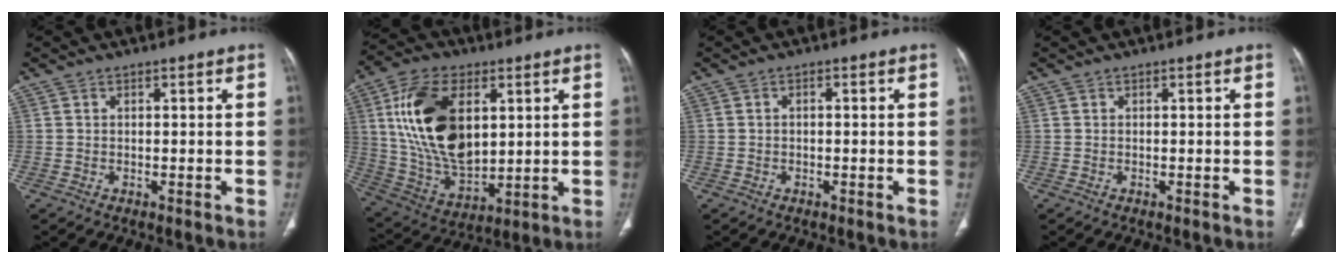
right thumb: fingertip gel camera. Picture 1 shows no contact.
{"total": 21.2, "force": [5.2, 12.0, 16.7], "torque": [-0.299, -0.018, 0.104]}
{"total": 0.5, "force": [-0.1, 0.3, 0.4], "torque": [-0.009, 0.001, -0.004]}
{"total": 0.0}